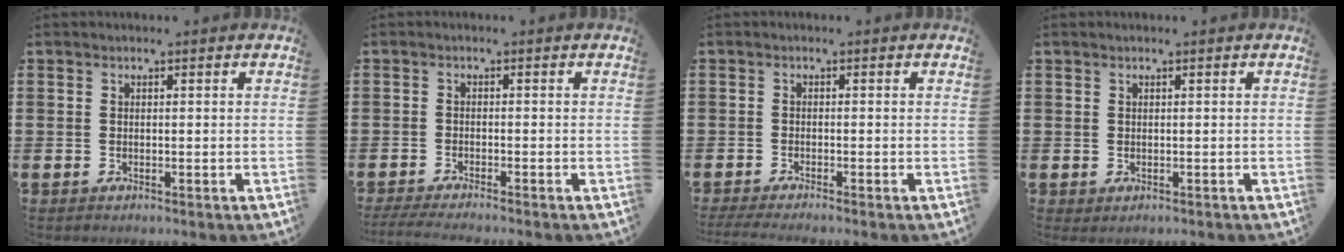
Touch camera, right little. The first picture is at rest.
{"total": 1.6, "force": [-1.3, -0.2, 0.8], "torque": [-0.009, 0.004, -0.026]}
{"total": 1.2, "force": [-0.9, -0.1, 0.8], "torque": [-0.010, 0.004, -0.016]}
{"total": 0.0}